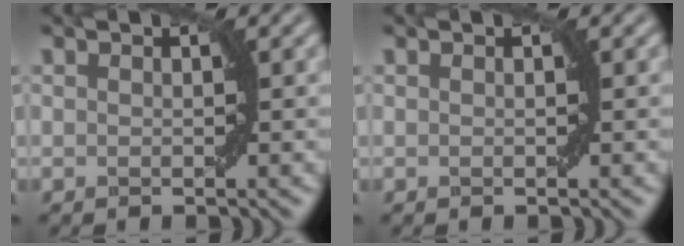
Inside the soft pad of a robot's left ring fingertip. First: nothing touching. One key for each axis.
{"total": 0.0}